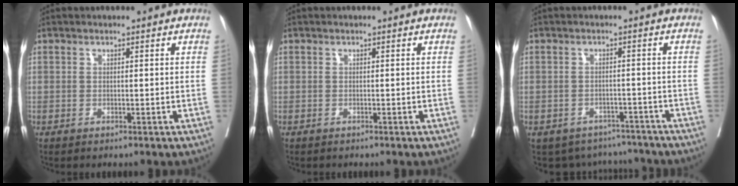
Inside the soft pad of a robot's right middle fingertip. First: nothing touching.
{"total": 0.0}
{"total": 7.8, "force": [-7.0, 3.5, 0.0], "torque": [0.010, 0.020, -0.083]}